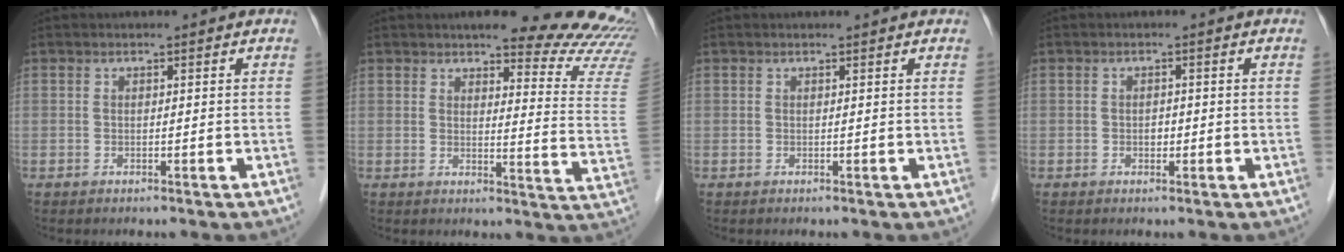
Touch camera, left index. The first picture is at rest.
{"total": 16.3, "force": [15.2, 1.6, 5.6], "torque": [-0.049, -0.102, 0.148]}
{"total": 1.0, "force": [1.0, 0.2, 0.1], "torque": [-0.011, 0.008, 0.010]}
{"total": 1.2, "force": [-0.3, 0.8, 0.8], "torque": [-0.013, 0.002, -0.004]}